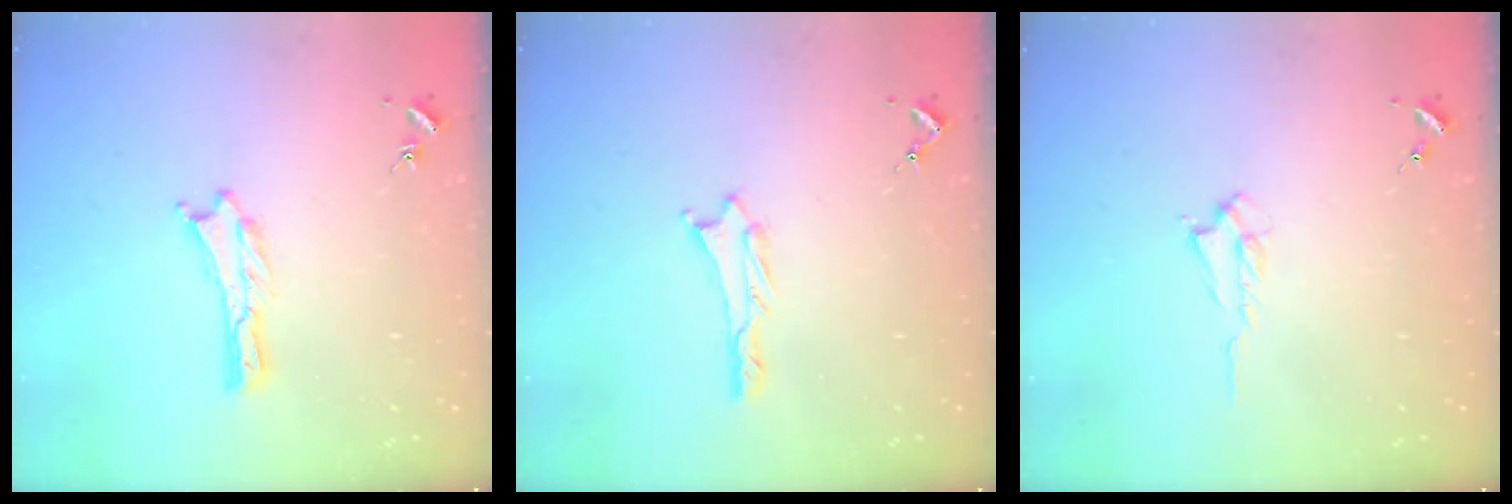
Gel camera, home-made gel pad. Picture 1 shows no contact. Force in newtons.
{"total": 0.9, "press": 0.9, "slide": 0.1}
{"total": 1.3, "press": 1.3, "slide": 0.3}